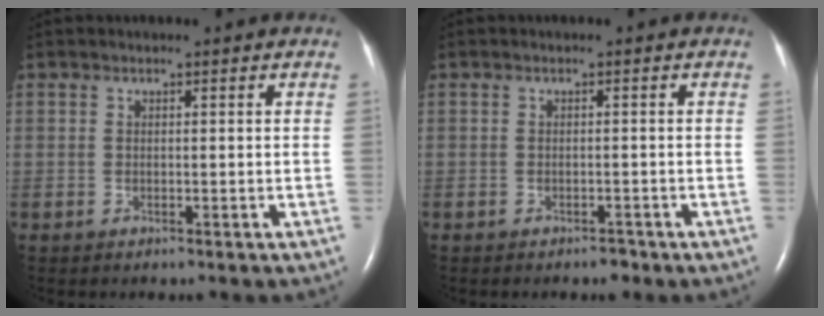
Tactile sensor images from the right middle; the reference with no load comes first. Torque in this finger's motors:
{"motor_torque": [-0.06, 0.09, -0.01, 0.00]}